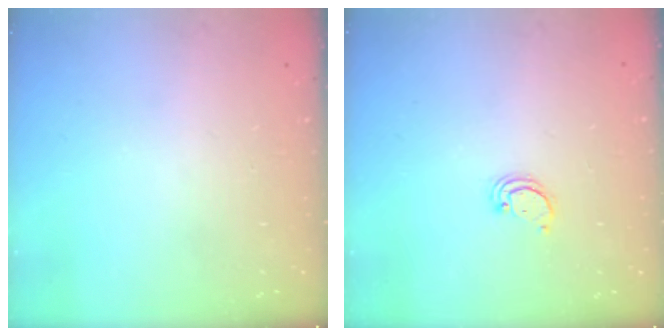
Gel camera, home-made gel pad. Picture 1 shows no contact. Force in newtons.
{"total": 2.2, "press": 2.2, "slide": 0.2}